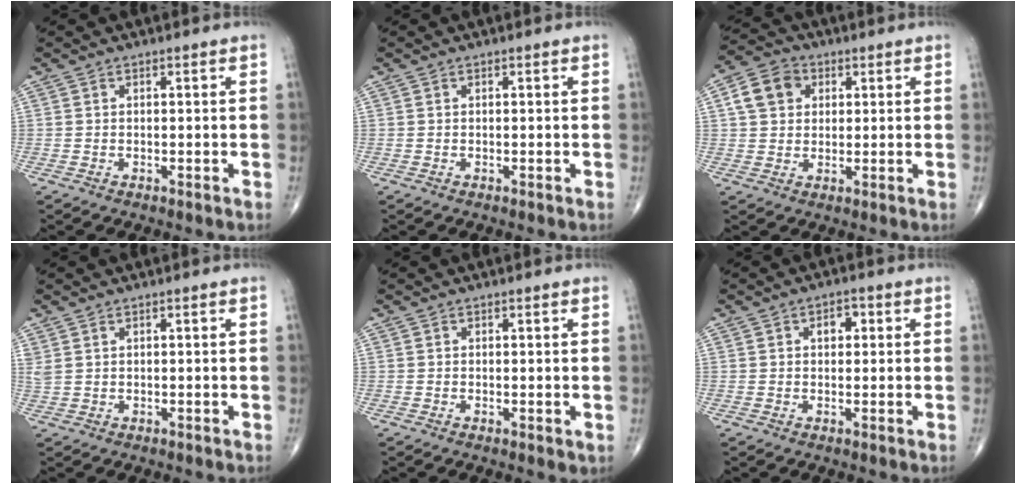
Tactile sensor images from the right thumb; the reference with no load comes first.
{"total": 0.0}
{"total": 7.6, "force": [2.2, 6.1, 4.0], "torque": [-0.056, 0.007, 0.032]}
{"total": 1.8, "force": [1.1, 0.9, 1.1], "torque": [-0.032, 0.008, 0.030]}
{"total": 0.9, "force": [0.0, 0.4, 0.8], "torque": [-0.013, -0.005, -0.001]}
{"total": 3.0, "force": [0.8, 2.0, 2.1], "torque": [-0.015, 0.004, 0.007]}